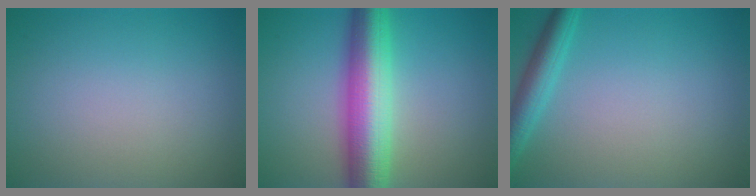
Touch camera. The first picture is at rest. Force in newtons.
{"total": 8.7, "press": 8.7, "slide": 0.2}
{"total": 3.0, "press": 3.0, "slide": 0.2}